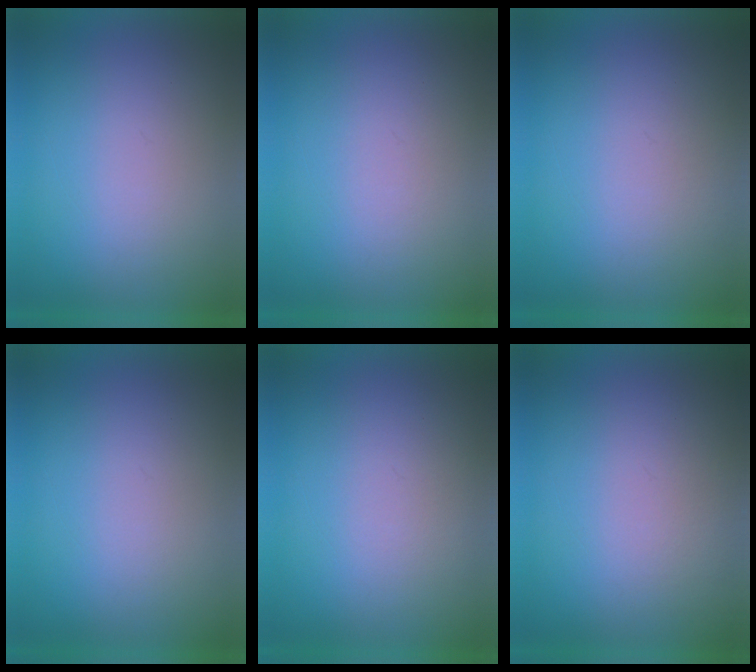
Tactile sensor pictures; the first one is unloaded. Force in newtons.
{"total": 1.1}
{"total": 1.0}
{"total": 0.0}
{"total": 1.3}
{"total": 2.0}